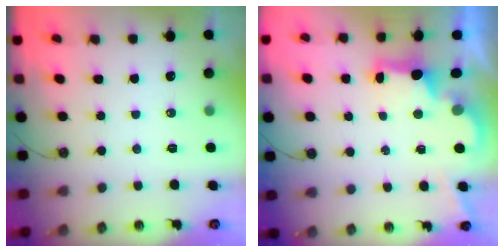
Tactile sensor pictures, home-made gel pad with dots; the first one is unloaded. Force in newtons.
{"total": 2.6, "press": 2.5, "slide": 0.9}